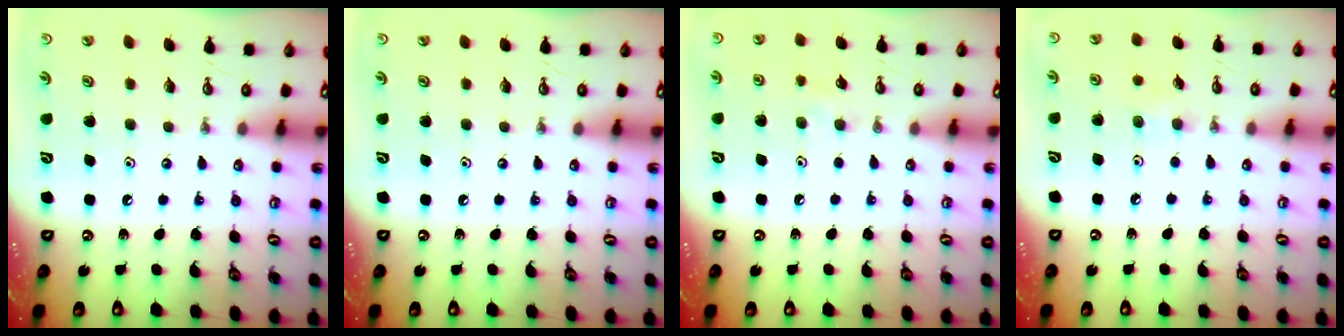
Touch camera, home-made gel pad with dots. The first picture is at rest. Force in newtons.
{"total": 0.0}
{"total": 6.9, "press": 6.2, "slide": 3.0}
{"total": 5.7, "press": 5.5, "slide": 1.5}